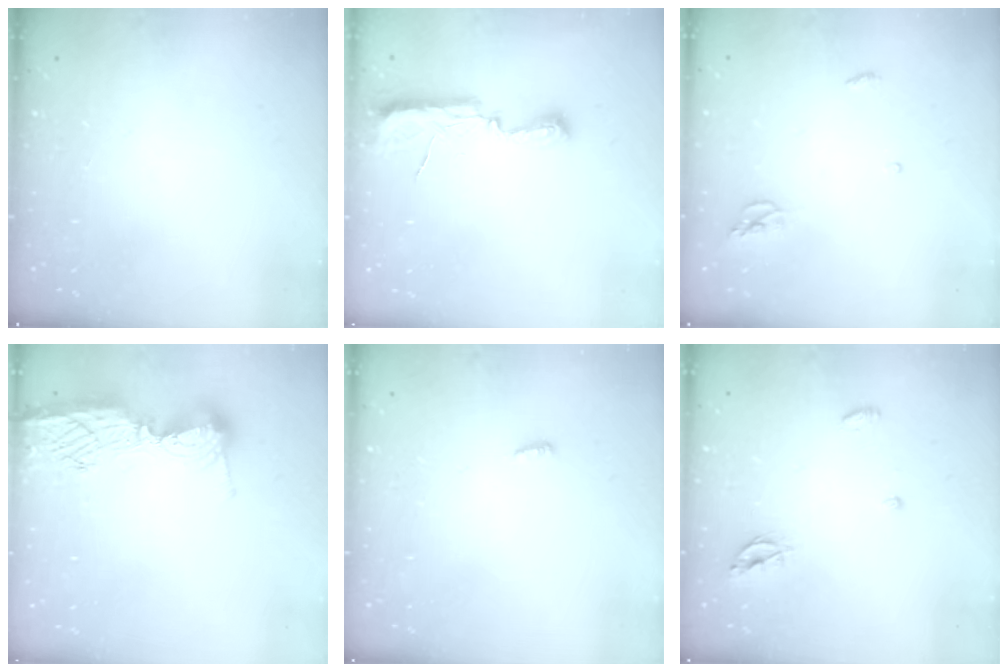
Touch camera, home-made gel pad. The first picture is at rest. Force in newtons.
{"total": 7.7, "press": 7.6, "slide": 1.0}
{"total": 3.8, "press": 3.7, "slide": 0.2}
{"total": 12.7, "press": 12.6, "slide": 1.2}
{"total": 3.0, "press": 2.9, "slide": 0.8}
{"total": 5.1, "press": 5.1, "slide": 0.6}